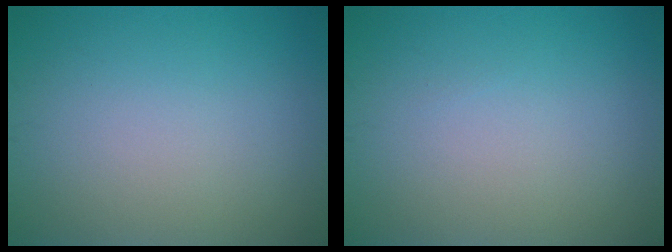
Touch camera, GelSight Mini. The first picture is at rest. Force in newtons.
{"total": 0.0}